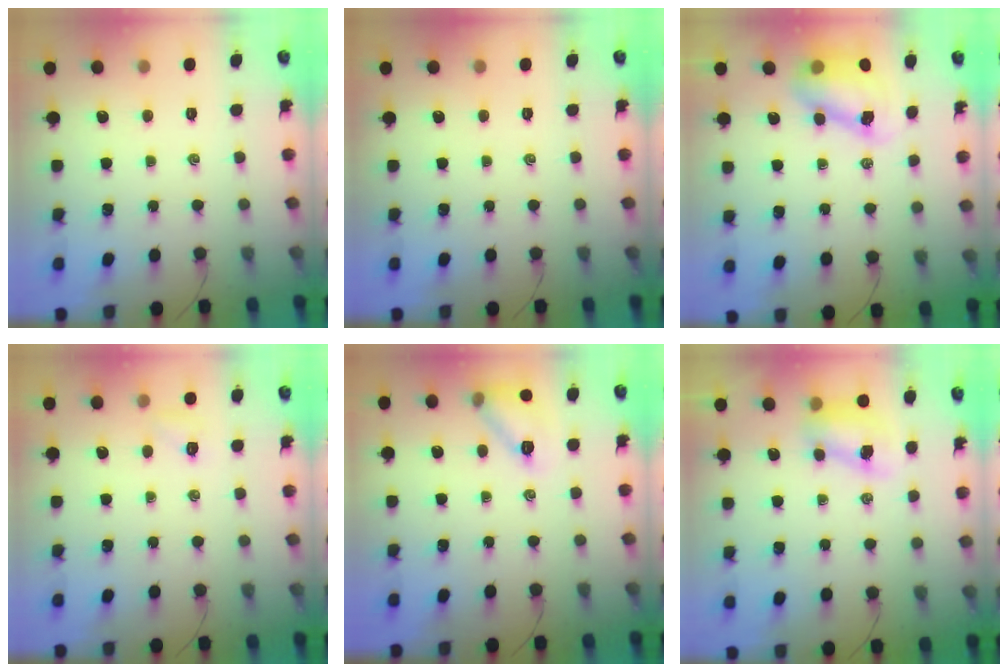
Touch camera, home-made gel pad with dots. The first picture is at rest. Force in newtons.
{"total": 0.0}
{"total": 9.5, "press": 9.3, "slide": 2.0}
{"total": 4.7, "press": 4.5, "slide": 1.4}
{"total": 12.0, "press": 11.9, "slide": 0.6}
{"total": 7.8, "press": 7.7, "slide": 1.1}